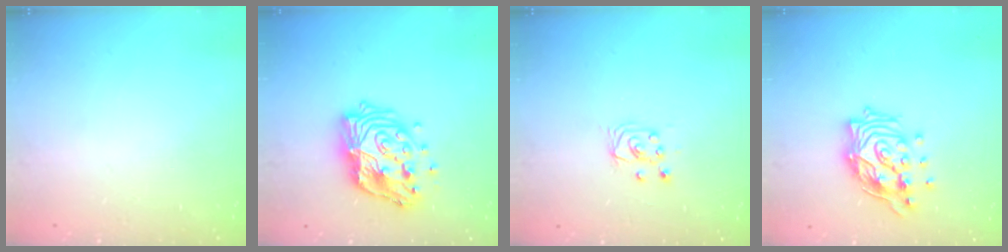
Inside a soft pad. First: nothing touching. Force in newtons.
{"total": 15.9, "press": 15.9, "slide": 1.1}
{"total": 4.0, "press": 4.0, "slide": 0.4}
{"total": 15.2, "press": 15.2, "slide": 1.1}